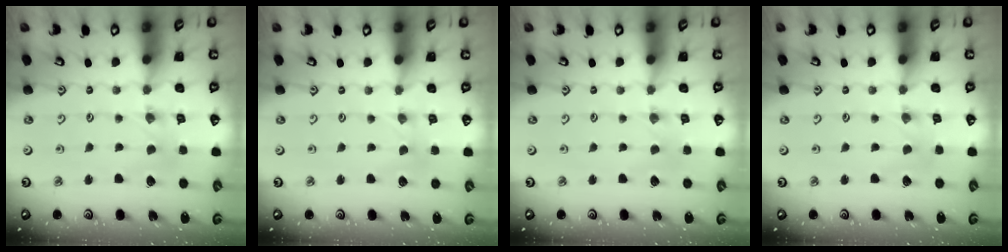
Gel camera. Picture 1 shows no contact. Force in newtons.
{"total": 0.0}
{"total": 0.0}
{"total": 0.0}